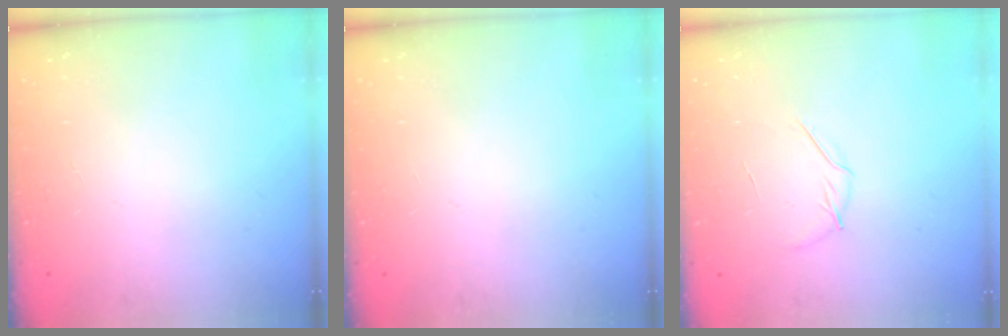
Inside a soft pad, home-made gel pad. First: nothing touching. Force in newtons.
{"total": 0.0}
{"total": 4.7, "press": 4.6, "slide": 1.2}